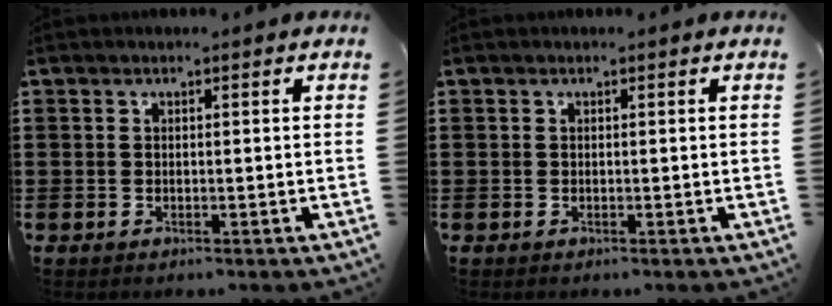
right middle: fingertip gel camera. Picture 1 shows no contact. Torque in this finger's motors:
{"motor_torque": [0.00, 0.00, 0.00, -0.01]}